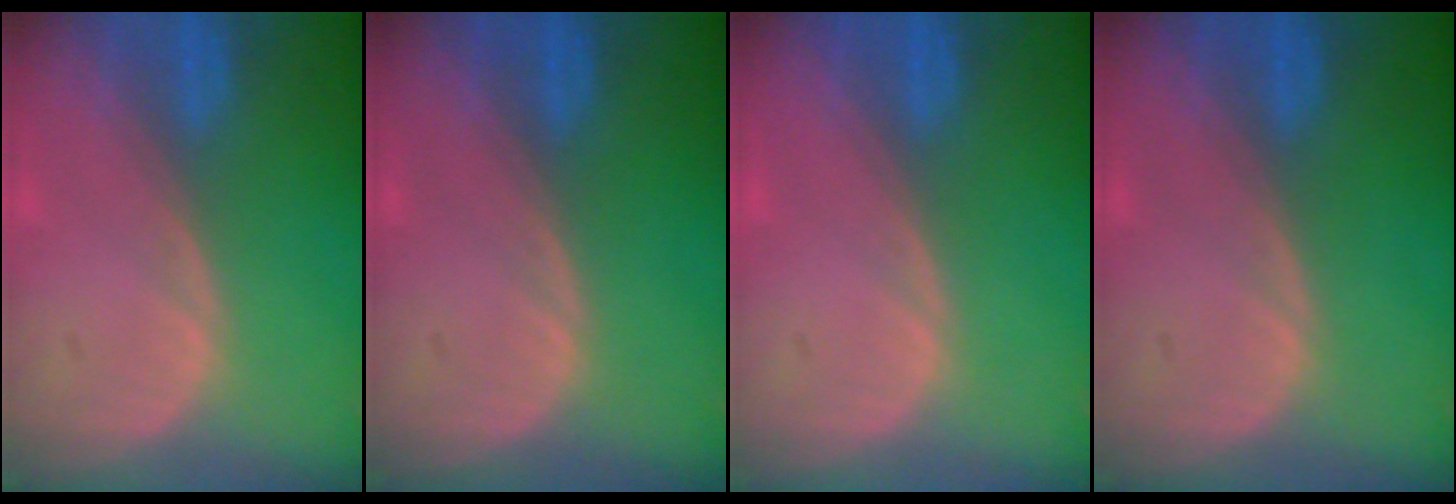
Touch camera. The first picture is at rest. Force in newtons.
{"total": 0.0}
{"total": 0.0}
{"total": 0.0}